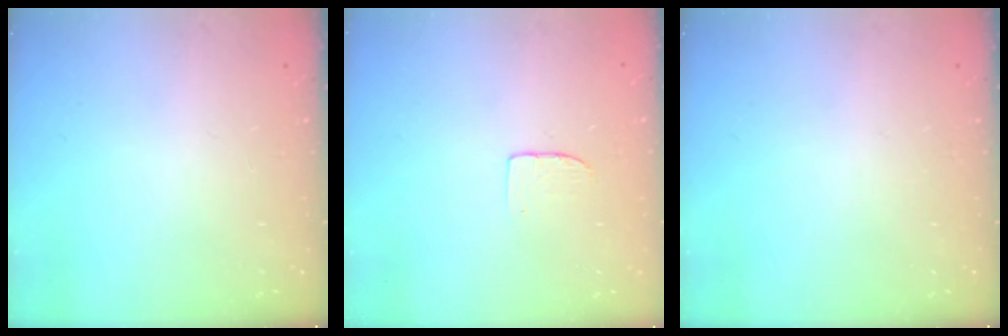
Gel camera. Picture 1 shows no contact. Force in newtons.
{"total": 3.7, "press": 3.7, "slide": 0.3}
{"total": 0.0}